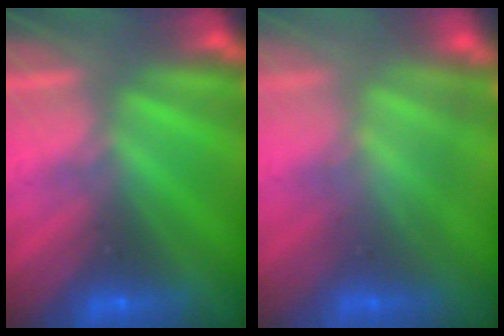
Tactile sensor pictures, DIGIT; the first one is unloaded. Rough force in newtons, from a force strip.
{"total": 3.5}